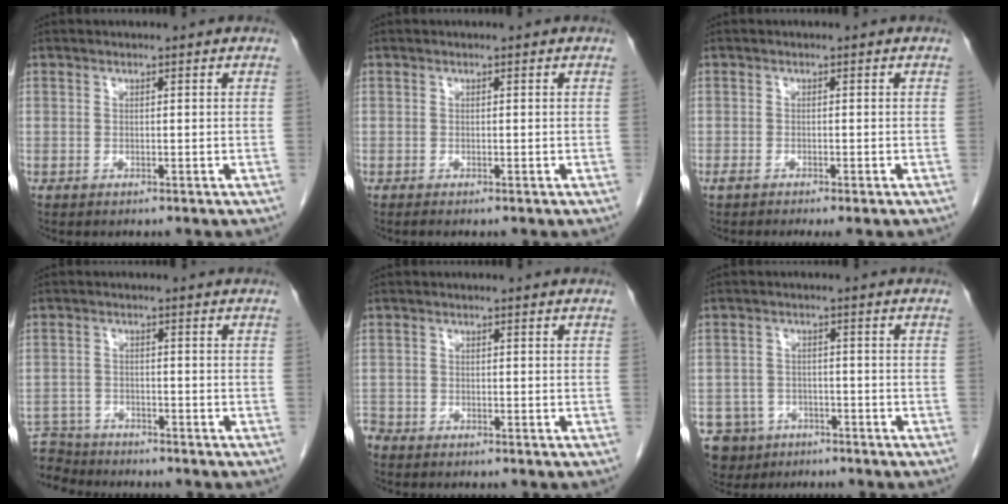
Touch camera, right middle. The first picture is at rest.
{"total": 0.0}
{"total": 3.3, "force": [-2.5, 0.4, 2.1], "torque": [-0.028, -0.008, -0.038]}
{"total": 7.7, "force": [-7.4, 2.2, 0.6], "torque": [-0.020, 0.002, -0.132]}
{"total": 2.0, "force": [-1.9, 0.7, 0.2], "torque": [-0.006, -0.002, -0.036]}
{"total": 7.4, "force": [-4.9, 5.4, 0.9], "torque": [-0.023, 0.005, -0.076]}